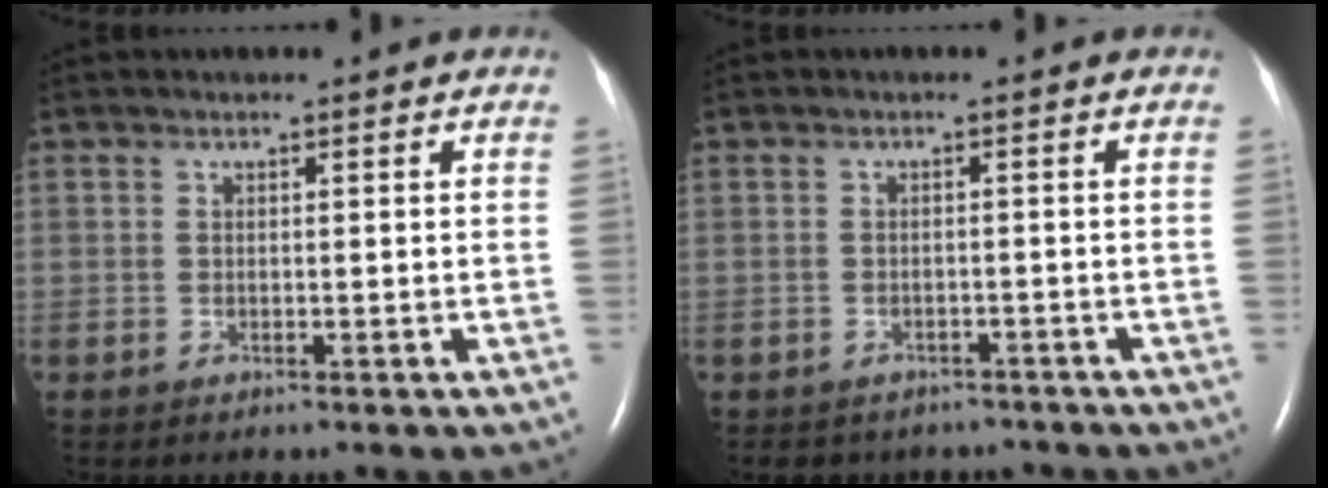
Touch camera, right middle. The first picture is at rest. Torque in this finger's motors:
{"motor_torque": [0.41, -0.40, 0.02, 0.02]}